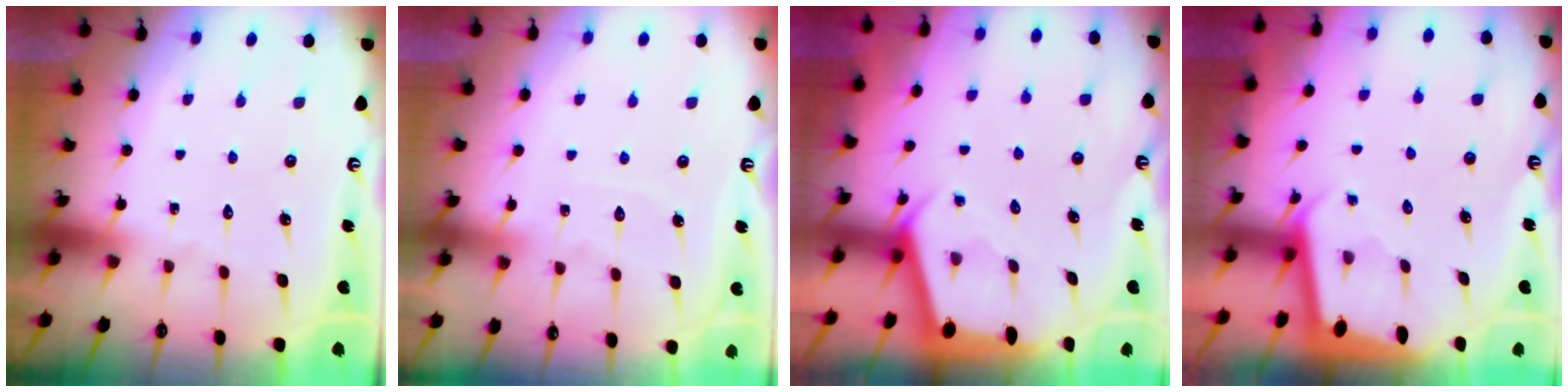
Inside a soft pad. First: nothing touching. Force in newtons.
{"total": 6.1, "press": 6.1, "slide": 0.2}
{"total": 2.2, "press": 2.2, "slide": 0.3}
{"total": 2.0, "press": 2.0, "slide": 0.1}